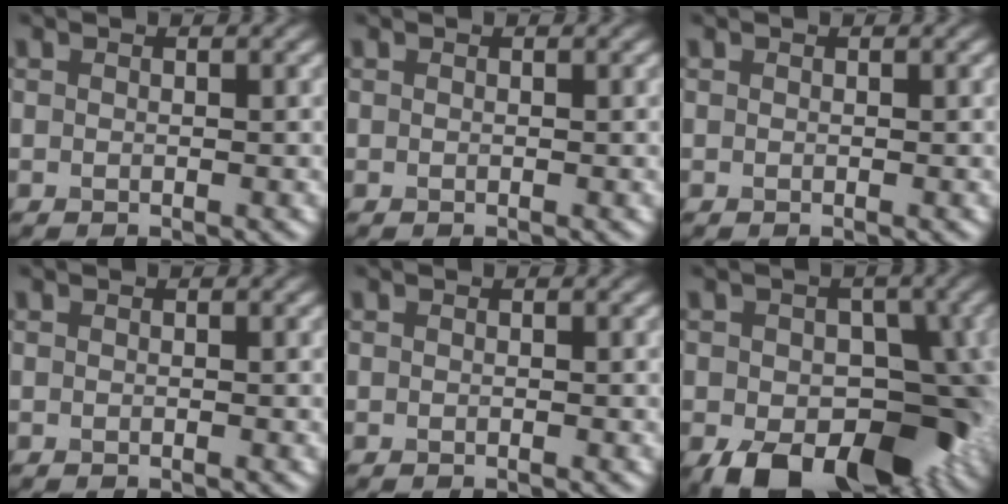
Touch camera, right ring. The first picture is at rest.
{"total": 0.0}
{"total": 0.0}
{"total": 0.0}
{"total": 0.0}
{"total": 11.5, "force": [-4.2, 7.0, 8.1], "torque": [-0.103, -0.014, -0.060]}